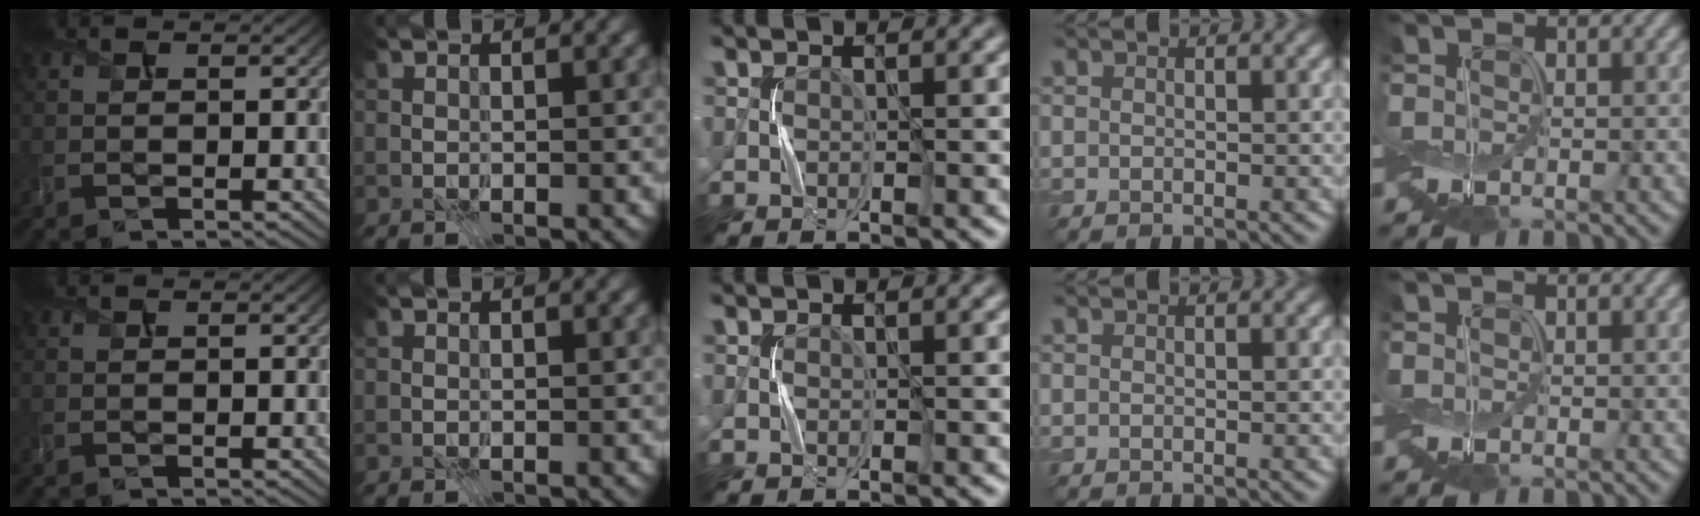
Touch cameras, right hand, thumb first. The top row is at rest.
{}